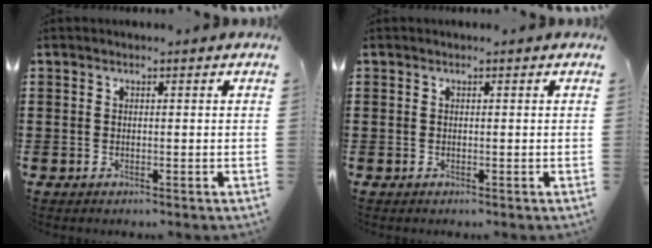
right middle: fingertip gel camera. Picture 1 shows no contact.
{"total": 0.0}